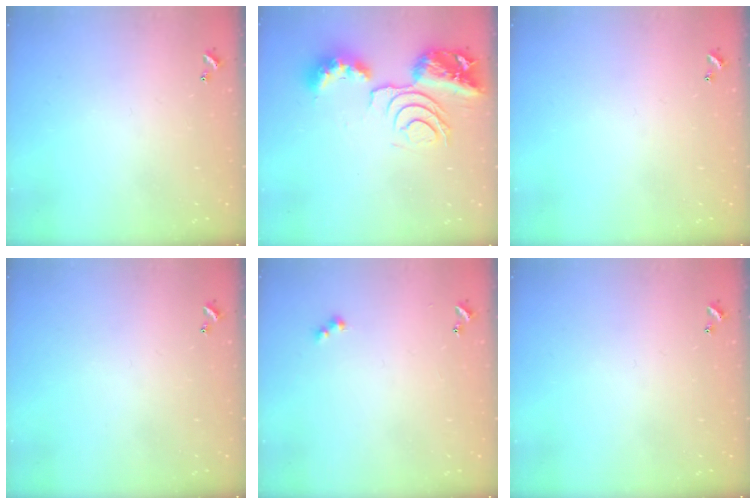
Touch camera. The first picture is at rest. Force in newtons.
{"total": 12.8, "press": 12.7, "slide": 1.7}
{"total": 0.0}
{"total": 0.0}
{"total": 2.4, "press": 2.4, "slide": 0.5}
{"total": 0.0}